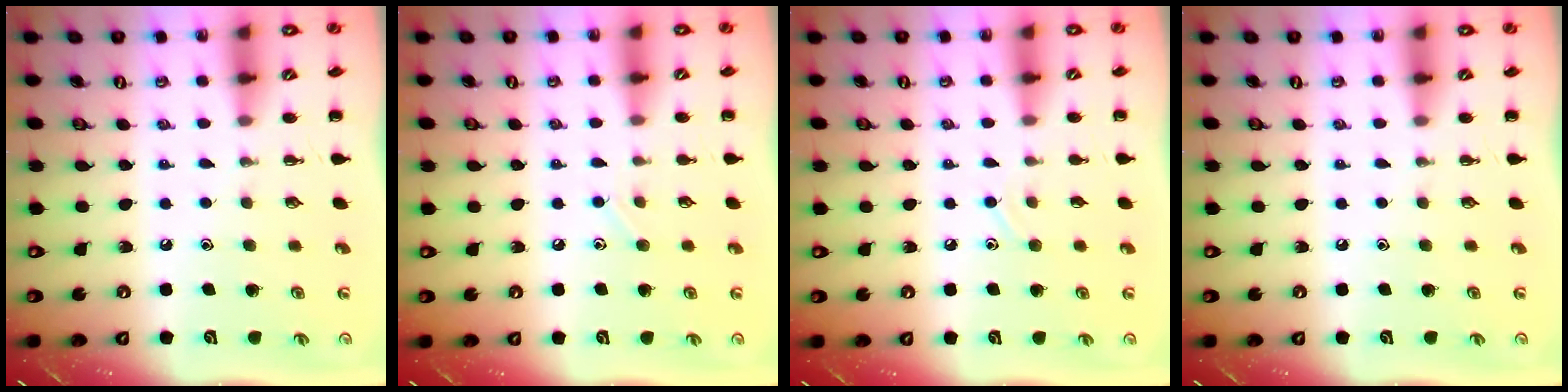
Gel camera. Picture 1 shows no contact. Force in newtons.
{"total": 4.6, "press": 4.3, "slide": 1.6}
{"total": 6.7, "press": 6.3, "slide": 2.3}
{"total": 0.0}